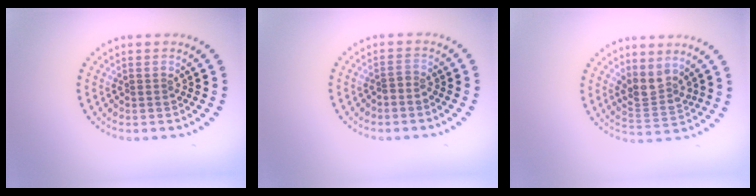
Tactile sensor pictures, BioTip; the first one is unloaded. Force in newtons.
{"total": 0.8, "press": 0.5, "slide": 0.7}
{"total": 2.6, "press": 2.0, "slide": 1.6}